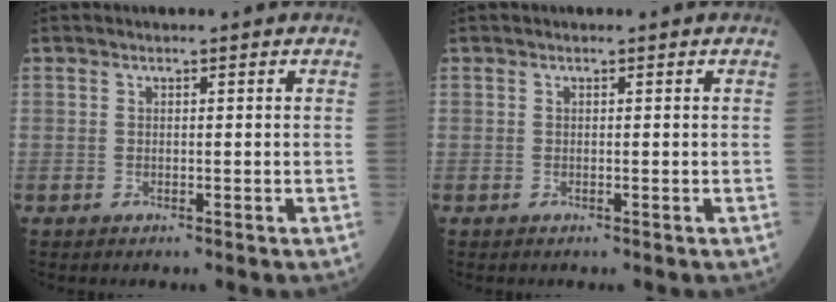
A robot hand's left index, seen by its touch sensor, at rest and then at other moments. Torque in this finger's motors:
{"motor_torque": [0.04, -0.15, 0.00, 0.00]}